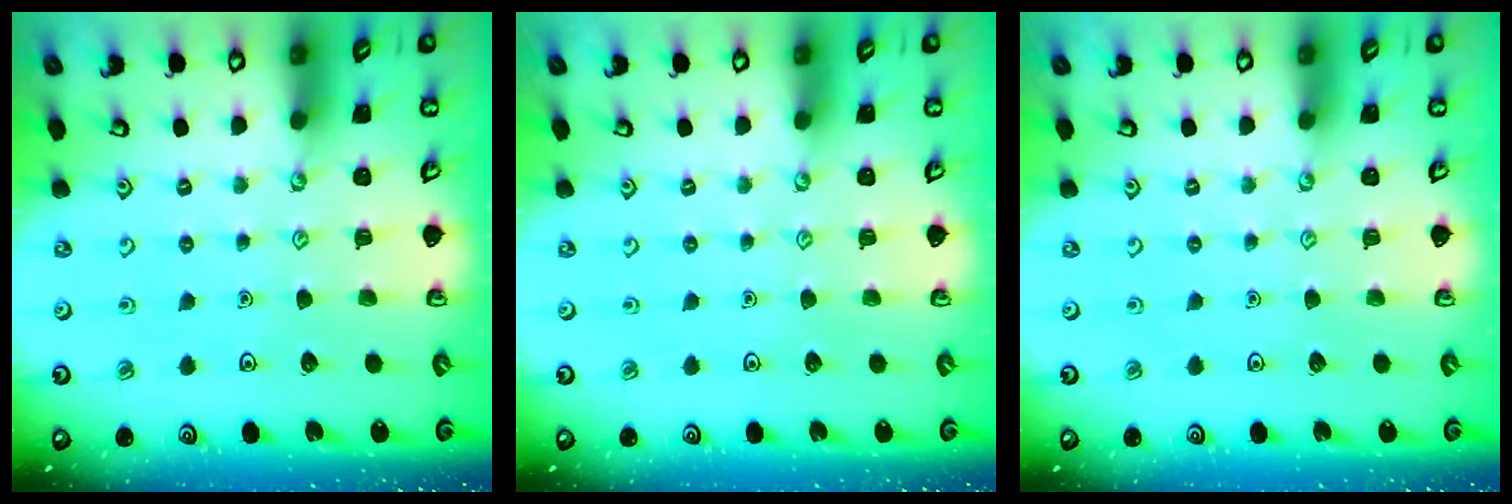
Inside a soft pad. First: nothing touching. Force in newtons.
{"total": 0.0}
{"total": 0.0}